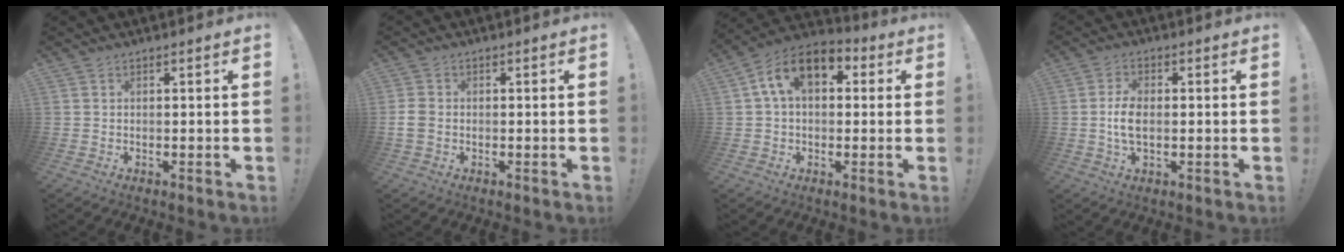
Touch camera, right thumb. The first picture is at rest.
{"total": 4.1, "force": [-0.7, 3.0, 2.7], "torque": [-0.058, 0.007, -0.011]}
{"total": 12.8, "force": [4.4, 7.8, 9.2], "torque": [-0.154, 0.003, 0.083]}
{"total": 6.3, "force": [-0.4, 3.4, 5.2], "torque": [-0.095, -0.002, -0.012]}